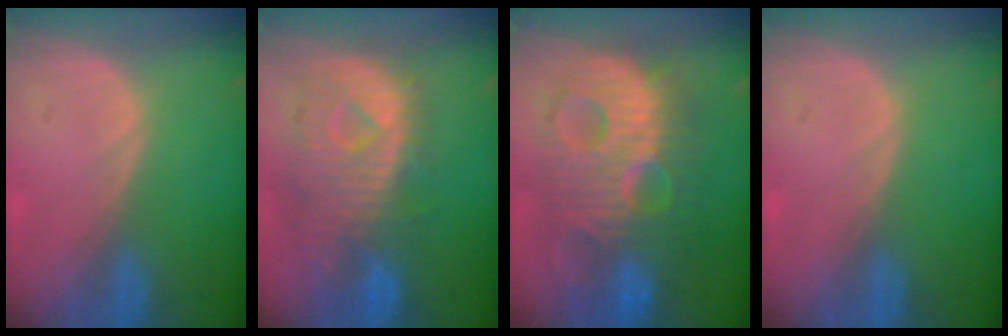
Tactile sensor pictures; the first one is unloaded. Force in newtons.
{"total": 10.8, "press": 9.6, "slide": 5.0}
{"total": 13.1, "press": 13.1, "slide": 1.1}
{"total": 0.0}